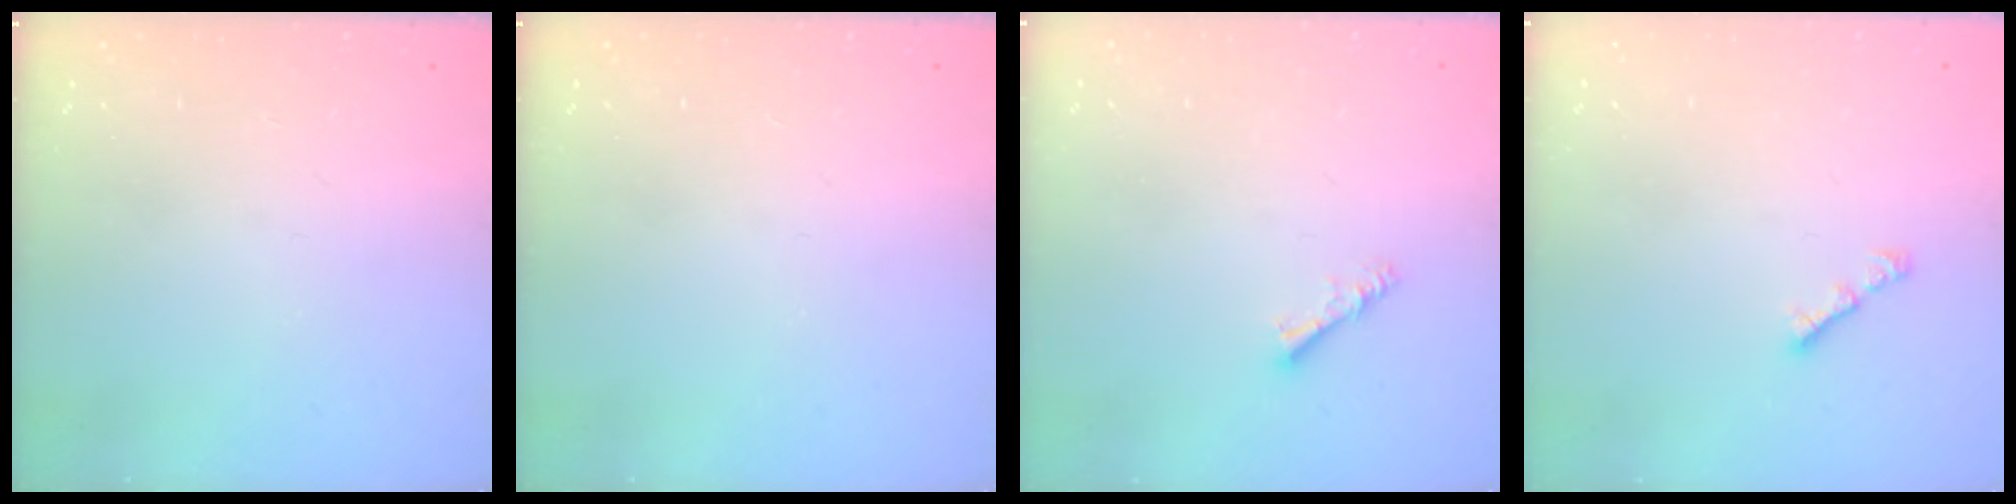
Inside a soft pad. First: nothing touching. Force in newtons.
{"total": 0.0}
{"total": 3.2, "press": 3.2, "slide": 0.6}
{"total": 1.9, "press": 1.8, "slide": 0.6}